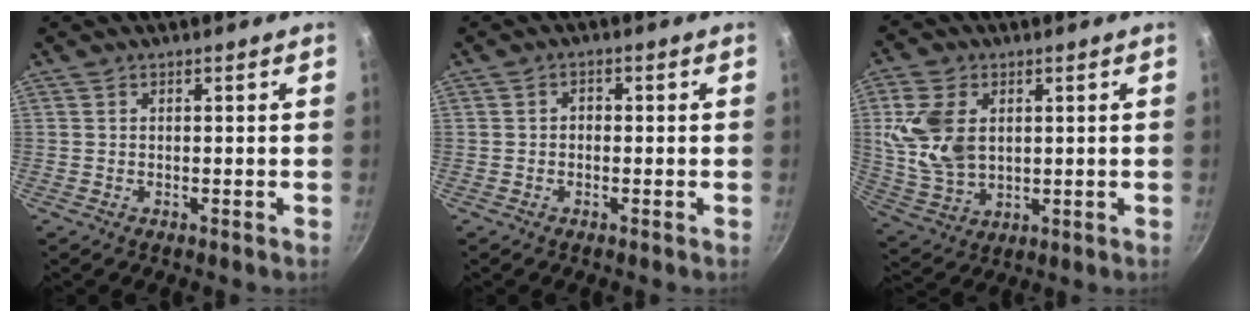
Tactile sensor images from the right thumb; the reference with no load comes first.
{"total": 1.5, "force": [-0.3, 1.2, 0.8], "torque": [-0.012, 0.006, -0.006]}
{"total": 12.1, "force": [2.3, 8.3, 8.5], "torque": [-0.153, -0.014, 0.053]}